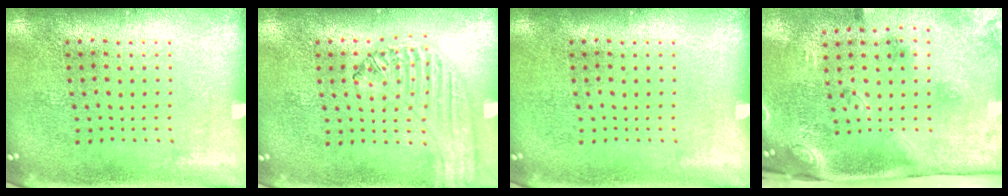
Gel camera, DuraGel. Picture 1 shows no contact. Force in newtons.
{"total": 1.3, "press": 1.3, "slide": 0.2}
{"total": 0.0}
{"total": 3.0, "press": 1.9, "slide": 2.3}